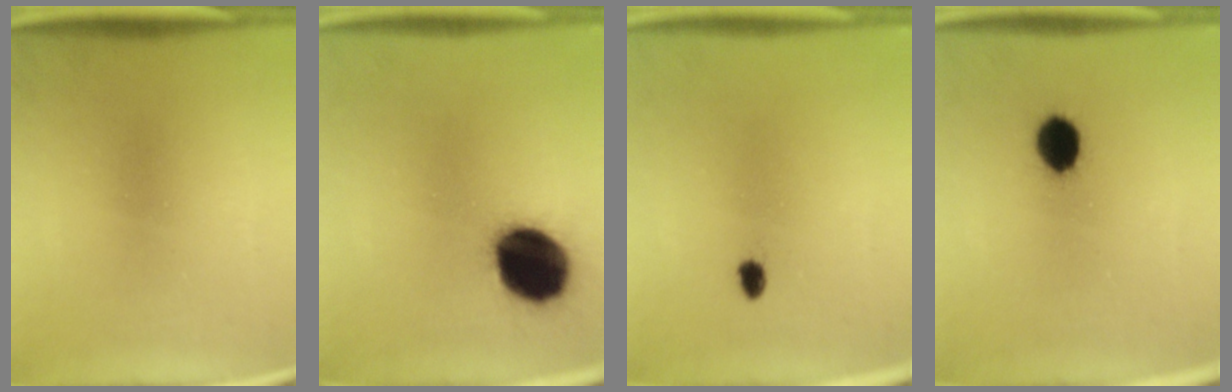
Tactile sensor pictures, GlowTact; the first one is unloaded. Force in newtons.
{"total": 17.4}
{"total": 1.4}
{"total": 6.4}